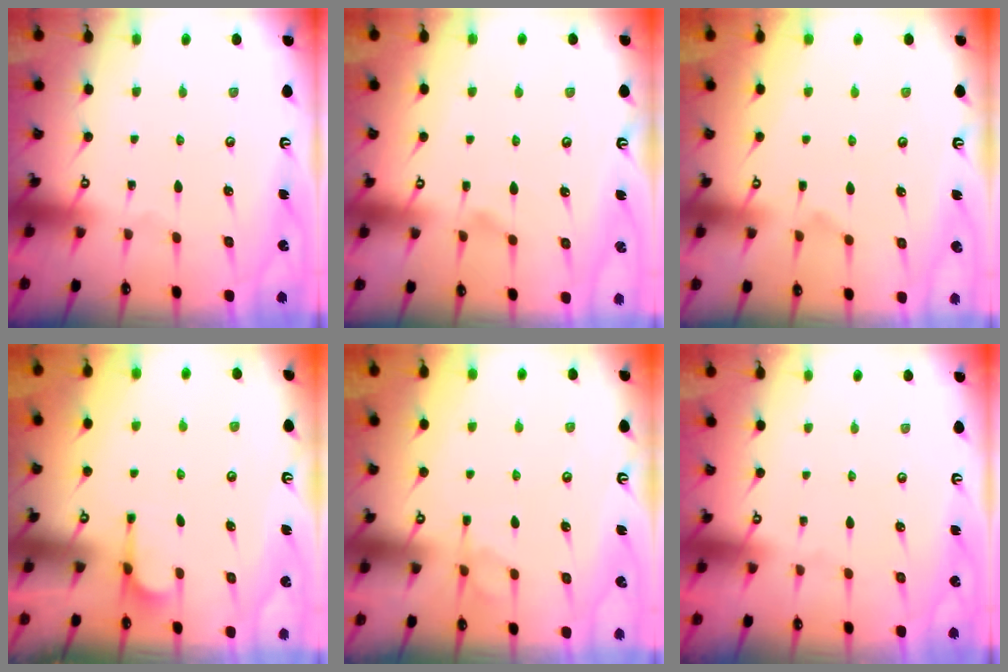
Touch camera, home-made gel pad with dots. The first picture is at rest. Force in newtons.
{"total": 1.1, "press": 0.6, "slide": 0.9}
{"total": 2.3, "press": 2.0, "slide": 1.1}
{"total": 3.8, "press": 3.6, "slide": 1.0}
{"total": 2.6, "press": 2.3, "slide": 1.2}
{"total": 1.5, "press": 1.4, "slide": 0.6}